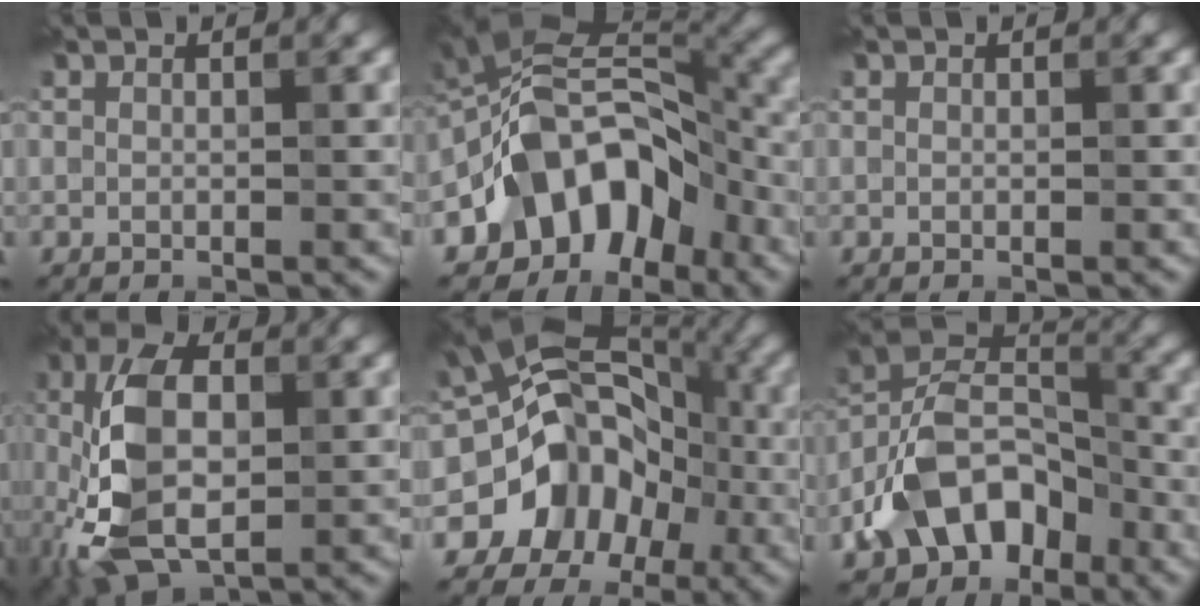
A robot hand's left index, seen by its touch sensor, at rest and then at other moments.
{"total": 11.1, "force": [-5.1, 7.4, 6.5], "torque": [-0.087, 0.021, -0.111]}
{"total": 0.0}
{"total": 9.5, "force": [-1.3, 5.4, 7.7], "torque": [-0.177, 0.004, -0.032]}
{"total": 12.3, "force": [-3.9, 10.3, 5.5], "torque": [-0.054, 0.005, -0.092]}
{"total": 9.8, "force": [-4.9, 6.4, 5.5], "torque": [-0.089, 0.013, -0.107]}